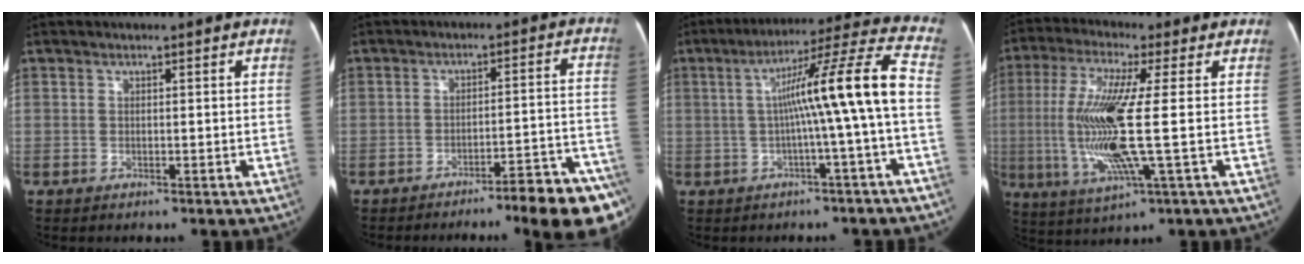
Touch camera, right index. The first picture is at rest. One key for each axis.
{"total": 13.8, "fx": -10.4, "fy": 0.5, "fz": 9.1, "tx": -0.052, "ty": 0.037, "tz": -0.140}
{"total": 13.2, "fx": -1.1, "fy": -1.5, "fz": 13.0, "tx": -0.196, "ty": 0.028, "tz": -0.022}
{"total": 14.3, "fx": -0.8, "fy": 0.7, "fz": 14.2, "tx": -0.304, "ty": -0.007, "tz": -0.019}